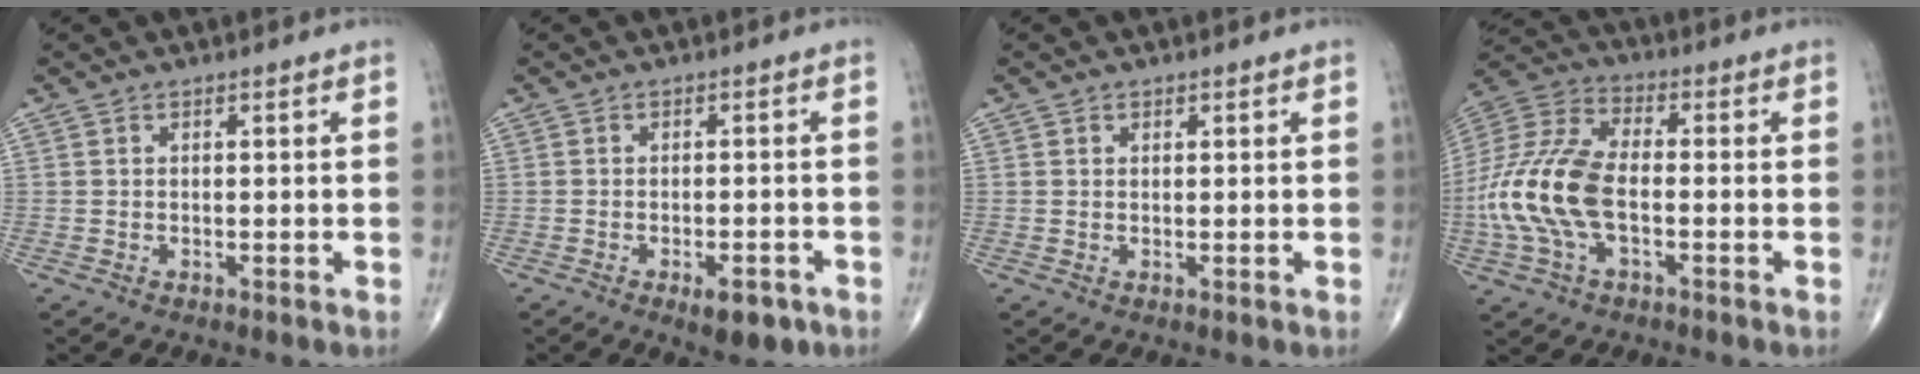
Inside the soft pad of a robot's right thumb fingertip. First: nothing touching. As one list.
[{"total": 5.0, "force": [-2.6, 2.1, 3.7], "torque": [-0.047, 0.007, -0.030]}, {"total": 0.6, "force": [0.4, 0.5, 0.1], "torque": [0.005, -0.002, 0.004]}, {"total": 16.5, "force": [-2.9, 8.6, 13.8], "torque": [-0.312, 0.029, -0.056]}]